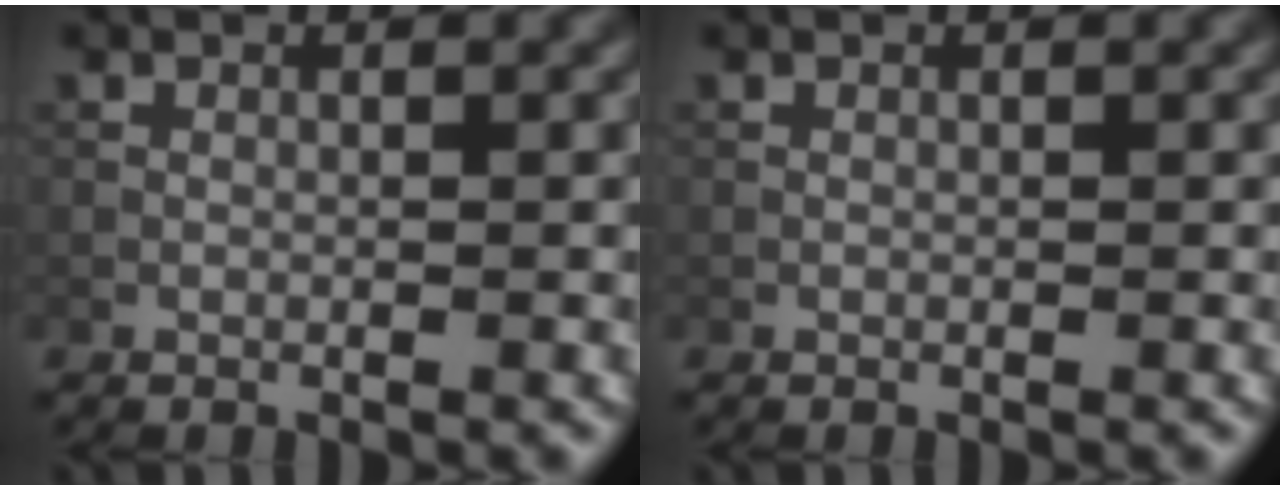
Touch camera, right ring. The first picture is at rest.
{"total": 0.0}